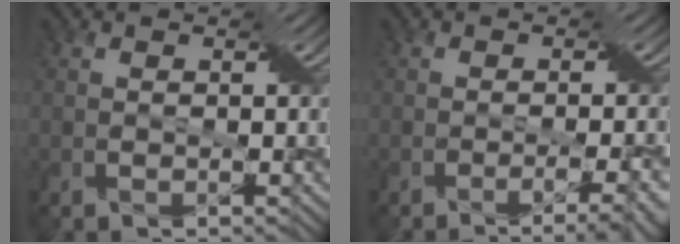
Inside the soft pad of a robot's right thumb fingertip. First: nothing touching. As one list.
[{"total": 4.8, "force": [-2.7, 0.4, 3.9], "torque": [-0.061, -0.007, -0.033]}]